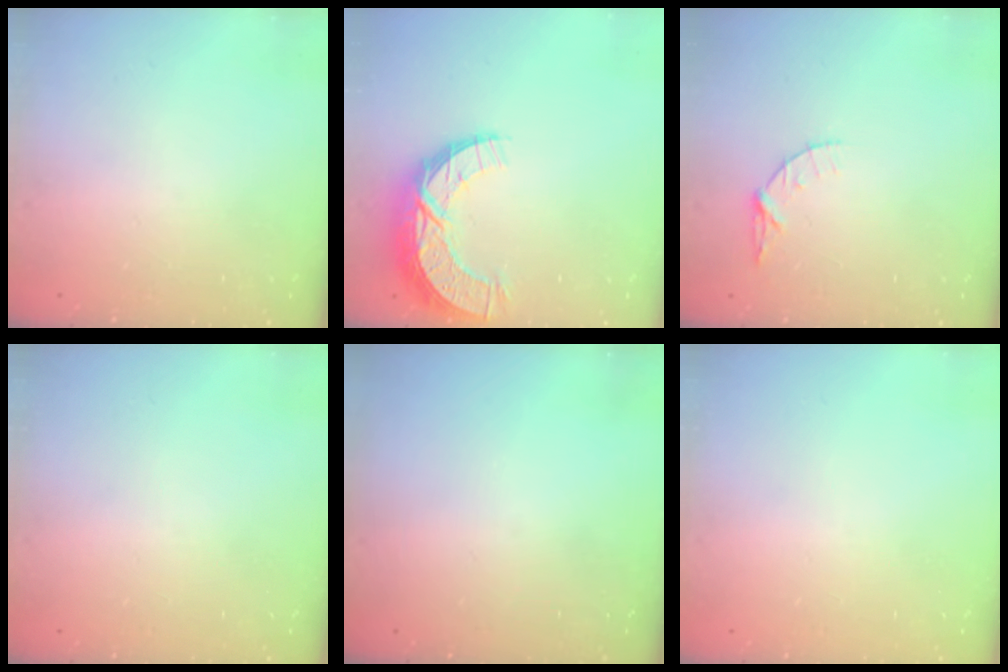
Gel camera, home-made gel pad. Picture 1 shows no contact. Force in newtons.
{"total": 11.6, "press": 11.6, "slide": 0.7}
{"total": 4.7, "press": 4.7, "slide": 0.5}
{"total": 0.0}
{"total": 0.0}
{"total": 0.0}